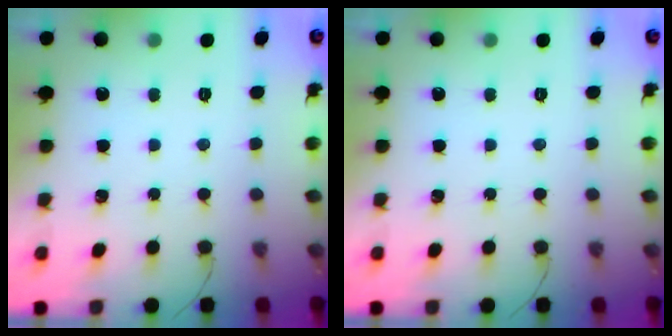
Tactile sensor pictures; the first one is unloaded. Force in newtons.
{"total": 0.0}